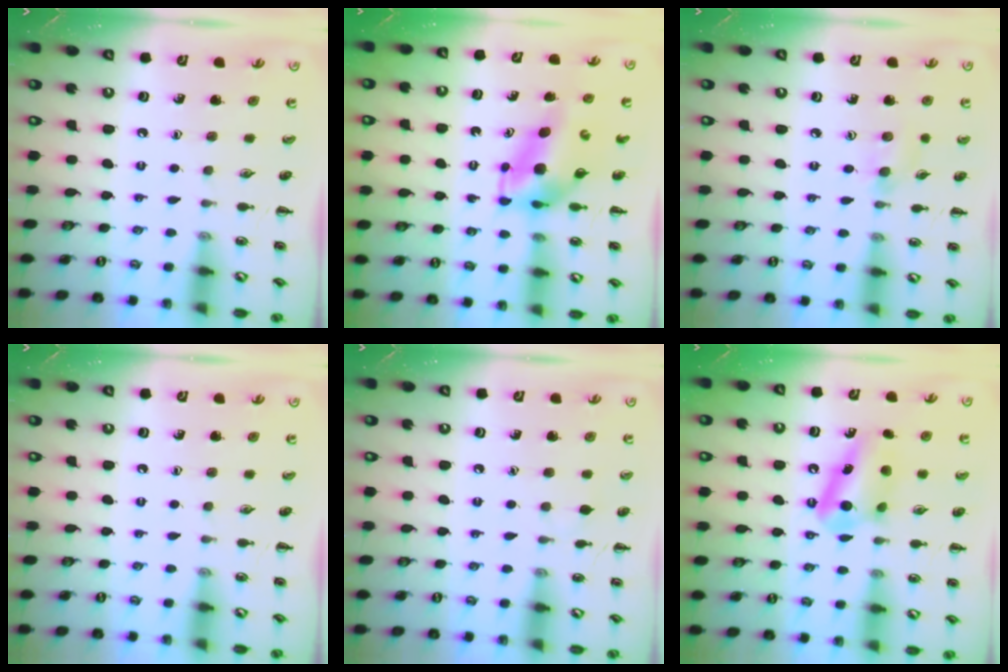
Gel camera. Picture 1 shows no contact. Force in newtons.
{"total": 5.4, "press": 5.1, "slide": 1.5}
{"total": 5.4, "press": 5.0, "slide": 2.0}
{"total": 0.0}
{"total": 4.5, "press": 4.2, "slide": 1.5}
{"total": 10.7, "press": 10.6, "slide": 1.2}